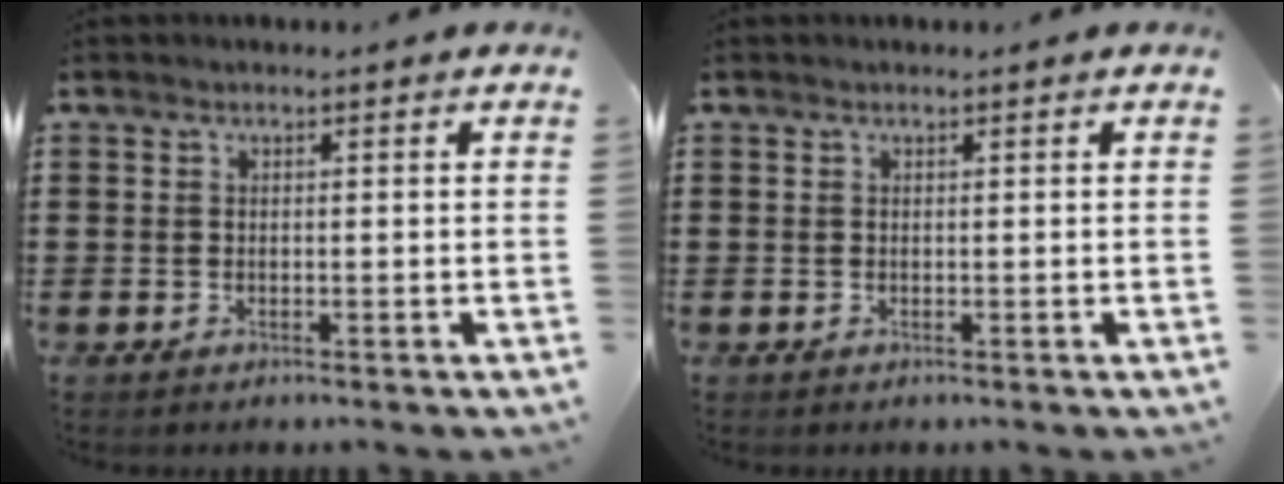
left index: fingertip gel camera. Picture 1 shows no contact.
{"total": 0.0}